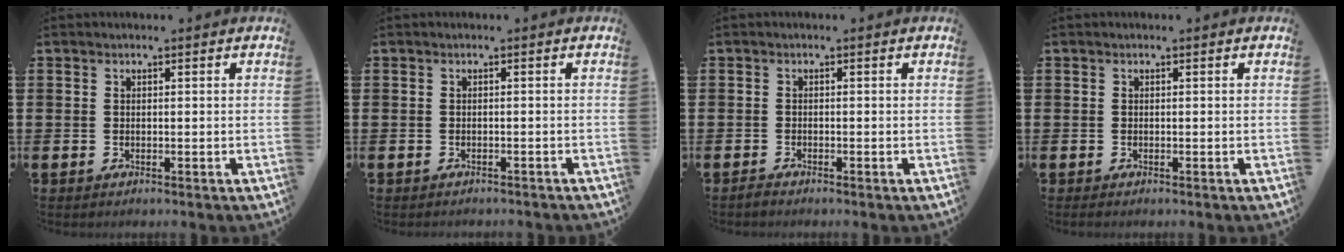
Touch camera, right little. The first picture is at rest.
{"total": 0.5, "force": [-0.5, 0.0, 0.0], "torque": [-0.002, -0.002, -0.010]}
{"total": 0.6, "force": [-0.5, 0.1, 0.3], "torque": [-0.007, -0.002, -0.010]}
{"total": 0.0}